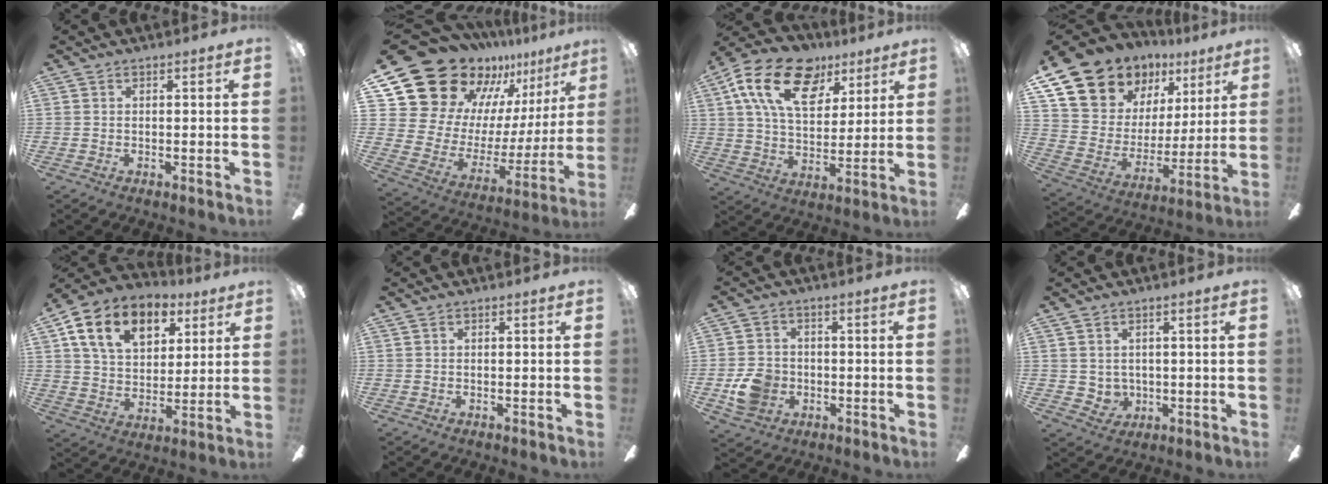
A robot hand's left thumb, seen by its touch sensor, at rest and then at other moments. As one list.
[{"total": 24.1, "force": [18.5, 12.9, 8.6], "torque": [-0.147, -0.141, 0.361]}, {"total": 19.7, "force": [10.3, 11.8, 11.9], "torque": [-0.208, -0.028, 0.183]}, {"total": 13.4, "force": [11.1, 7.2, 2.3], "torque": [-0.076, -0.097, 0.213]}, {"total": 15.2, "force": [8.0, 9.9, 8.3], "torque": [-0.139, -0.018, 0.147]}, {"total": 0.0}, {"total": 8.4, "force": [-2.2, 7.2, 3.8], "torque": [-0.074, 0.017, -0.038]}, {"total": 3.7, "force": [1.4, 3.4, 0.6], "torque": [-0.012, -0.003, 0.029]}]